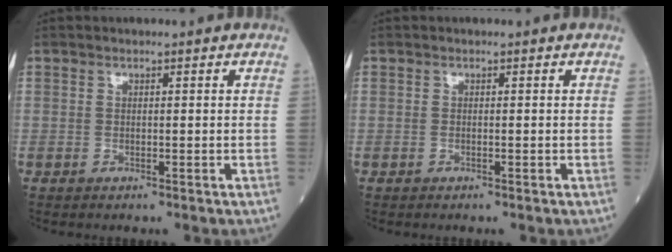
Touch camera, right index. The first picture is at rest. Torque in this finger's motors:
{"motor_torque": [0.01, 0.00, 0.05, 0.01]}